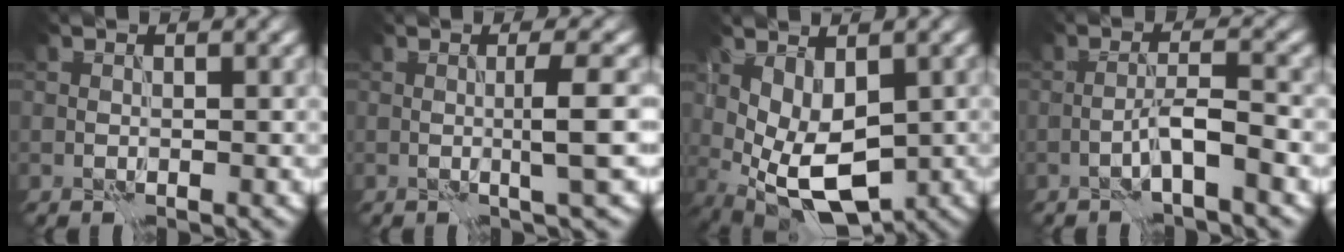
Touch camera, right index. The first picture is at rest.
{"total": 2.8, "force": [-0.1, -0.2, 2.8], "torque": [-0.045, 0.001, -0.003]}
{"total": 6.6, "force": [-0.9, 3.4, 5.6], "torque": [-0.119, -0.012, -0.009]}
{"total": 2.7, "force": [-1.4, -0.2, 2.3], "torque": [-0.043, 0.014, -0.030]}